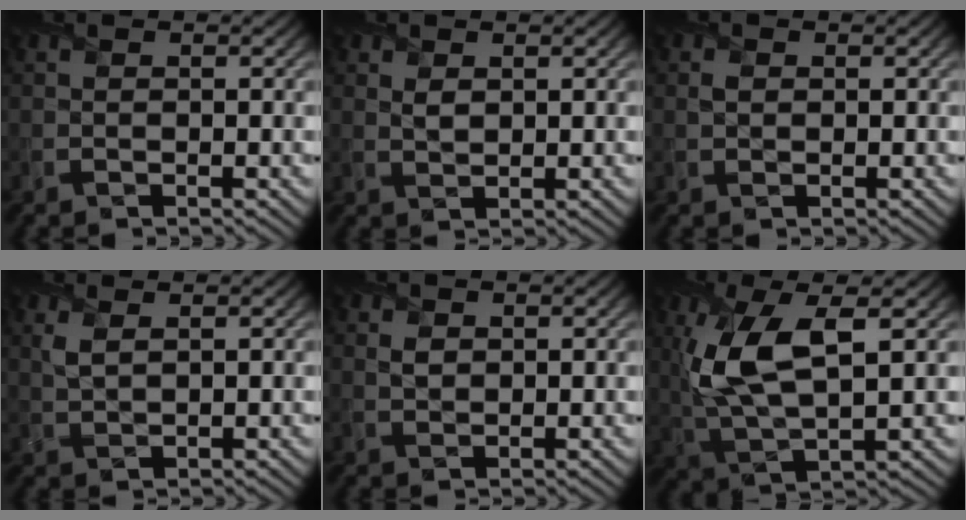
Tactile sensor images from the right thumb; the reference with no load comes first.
{"total": 1.1, "force": [0.6, 0.8, 0.5], "torque": [-0.012, -0.004, 0.017]}
{"total": 0.6, "force": [0.0, 0.6, 0.0], "torque": [0.001, -0.004, 0.003]}
{"total": 2.0, "force": [1.1, 0.8, 1.4], "torque": [-0.042, -0.003, 0.028]}
{"total": 1.2, "force": [0.4, 1.1, 0.4], "torque": [-0.008, -0.003, 0.011]}
{"total": 10.8, "force": [2.3, 4.4, 9.5], "torque": [-0.217, 0.000, 0.046]}